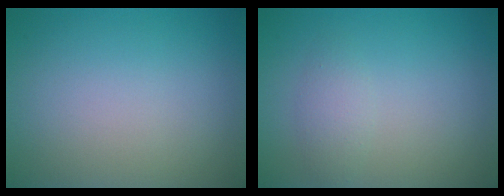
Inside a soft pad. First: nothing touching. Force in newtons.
{"total": 1.5, "press": 1.5, "slide": 0.1}